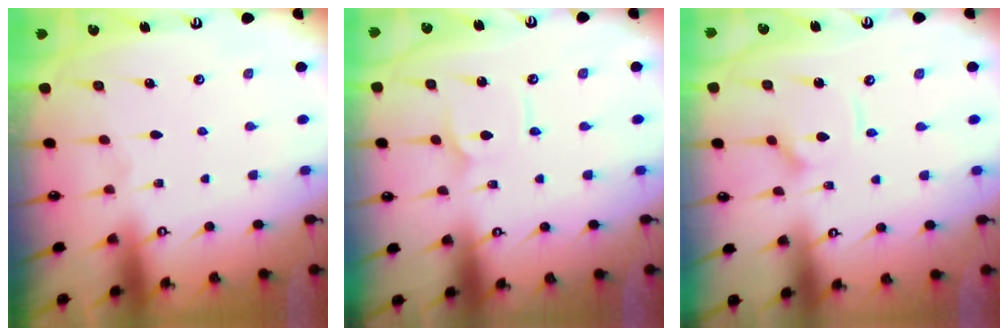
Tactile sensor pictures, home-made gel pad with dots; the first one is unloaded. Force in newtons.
{"total": 1.6, "press": 1.6, "slide": 0.0}
{"total": 6.0, "press": 6.0, "slide": 0.8}